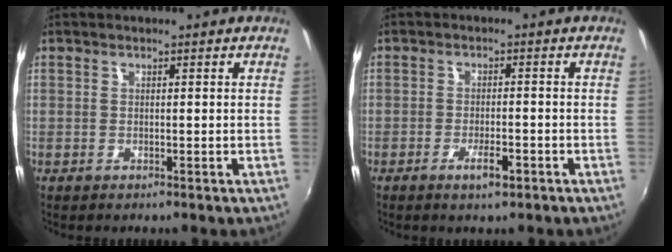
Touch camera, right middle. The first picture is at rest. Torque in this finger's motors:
{"motor_torque": [1.07, -1.07, 0.34, 0.08]}